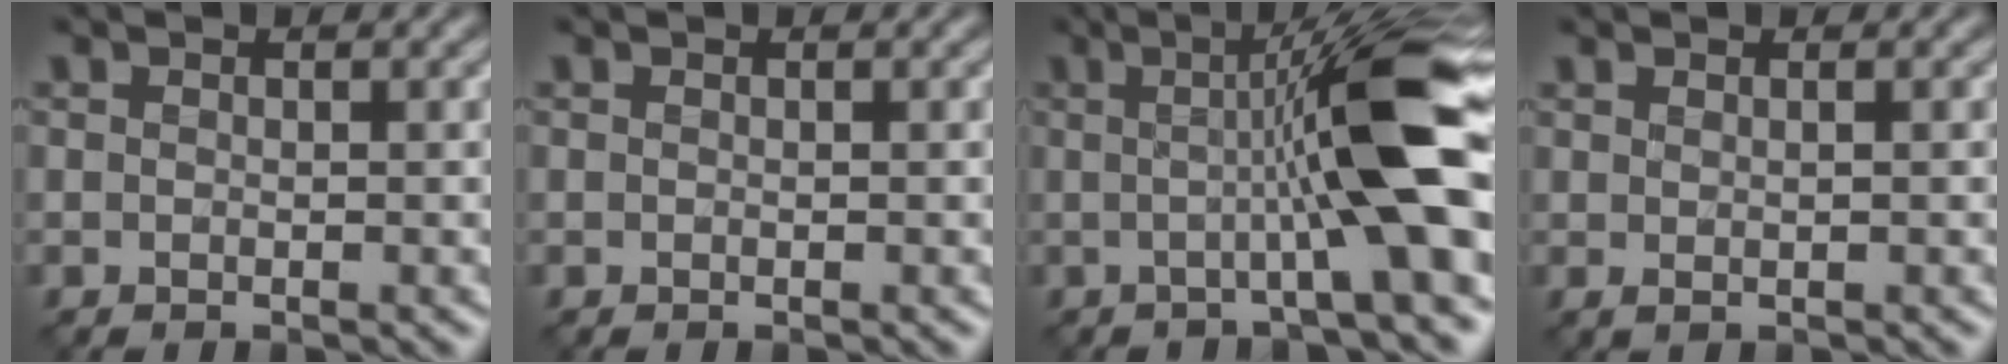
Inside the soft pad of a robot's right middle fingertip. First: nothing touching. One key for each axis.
{"total": 0.0}
{"total": 10.3, "fx": -0.1, "fy": 1.0, "fz": 10.2, "tx": -0.128, "ty": 0.011, "tz": -0.008}
{"total": 0.9, "fx": 0.8, "fy": -0.4, "fz": -0.1, "tx": 0.000, "ty": 0.006, "tz": 0.015}